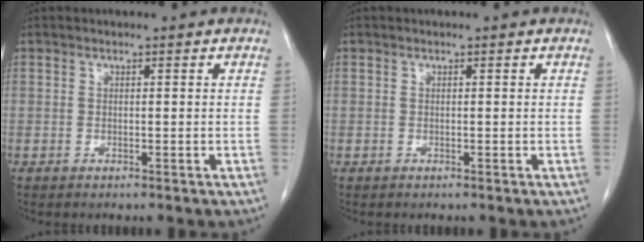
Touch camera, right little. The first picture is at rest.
{"total": 0.0}